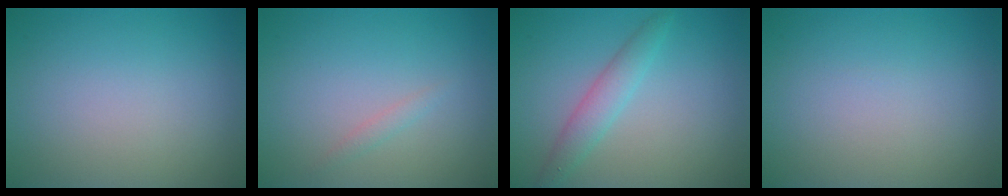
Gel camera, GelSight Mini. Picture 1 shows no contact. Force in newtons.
{"total": 0.7, "press": 0.7, "slide": 0.1}
{"total": 2.4, "press": 2.4, "slide": 0.1}
{"total": 0.0}